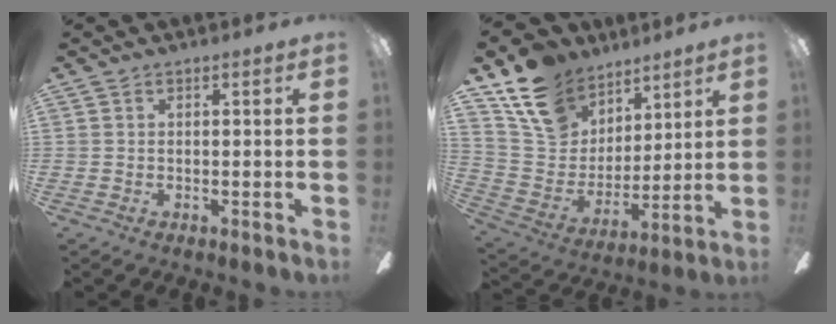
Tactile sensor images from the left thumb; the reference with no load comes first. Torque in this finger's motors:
{"motor_torque": [0.33, 0.33, 1.05, -1.72, 0.08]}